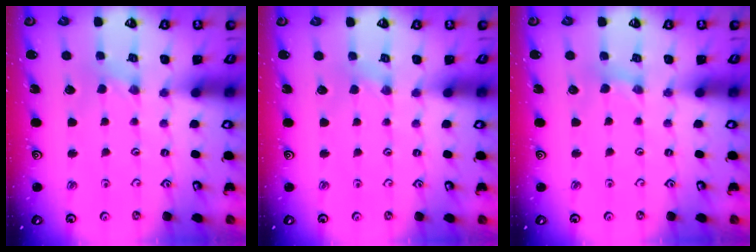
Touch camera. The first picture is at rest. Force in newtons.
{"total": 0.8, "press": 0.8, "slide": 0.3}
{"total": 2.0, "press": 2.0, "slide": 0.3}